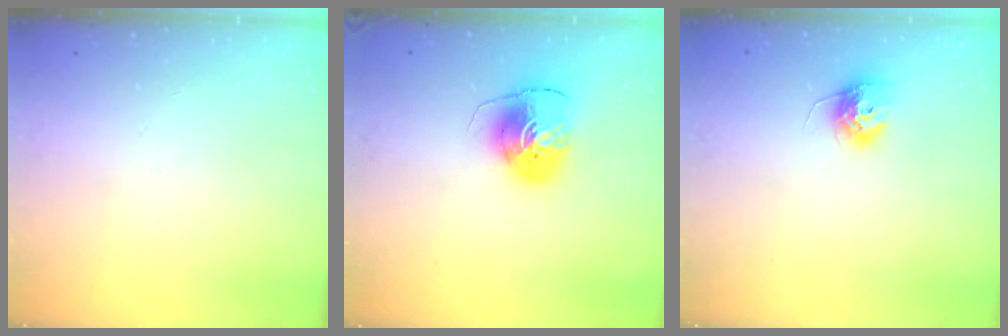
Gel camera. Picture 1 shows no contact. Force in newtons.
{"total": 9.3, "press": 9.2, "slide": 1.1}
{"total": 10.3, "press": 10.3, "slide": 0.4}